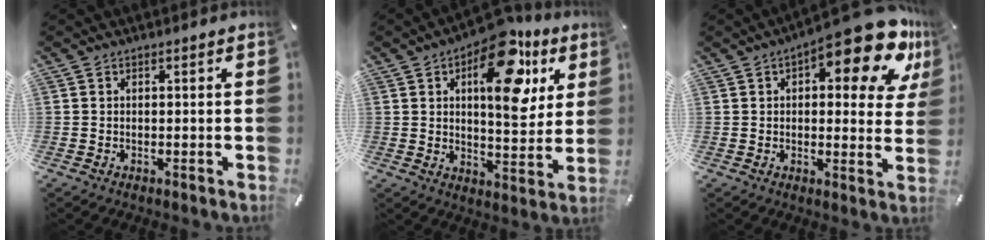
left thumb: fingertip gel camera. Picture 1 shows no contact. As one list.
[{"total": 19.9, "force": [8.8, 9.6, 15.0], "torque": [-0.203, -0.039, 0.138]}, {"total": 16.3, "force": [9.4, 5.7, 12.0], "torque": [-0.158, -0.066, 0.153]}]